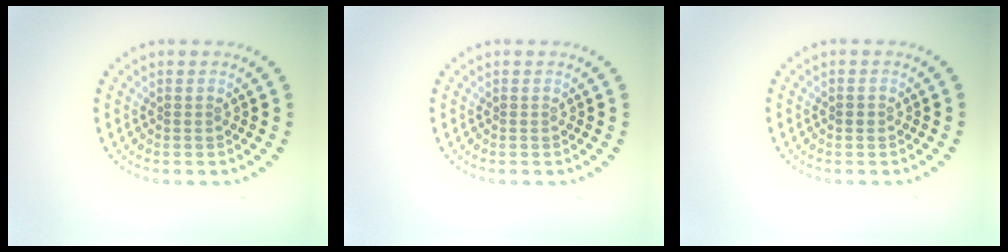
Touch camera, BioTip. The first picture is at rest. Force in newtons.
{"total": 0.0}
{"total": 0.8, "press": 0.8, "slide": 0.1}